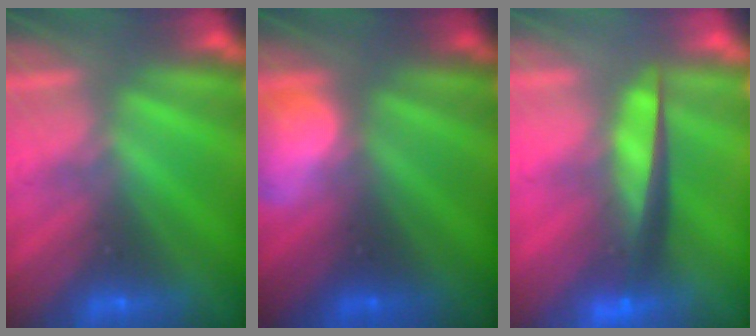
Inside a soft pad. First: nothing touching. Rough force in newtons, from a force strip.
{"total": 2.8}
{"total": 5.6}